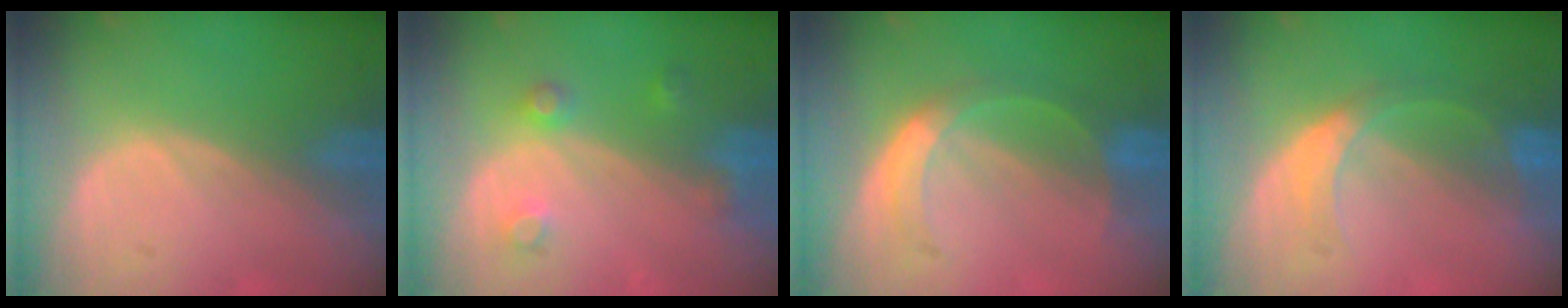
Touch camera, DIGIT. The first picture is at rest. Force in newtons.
{"total": 3.7, "press": 3.4, "slide": 1.4}
{"total": 5.9, "press": 5.1, "slide": 2.9}
{"total": 5.2, "press": 4.8, "slide": 2.1}